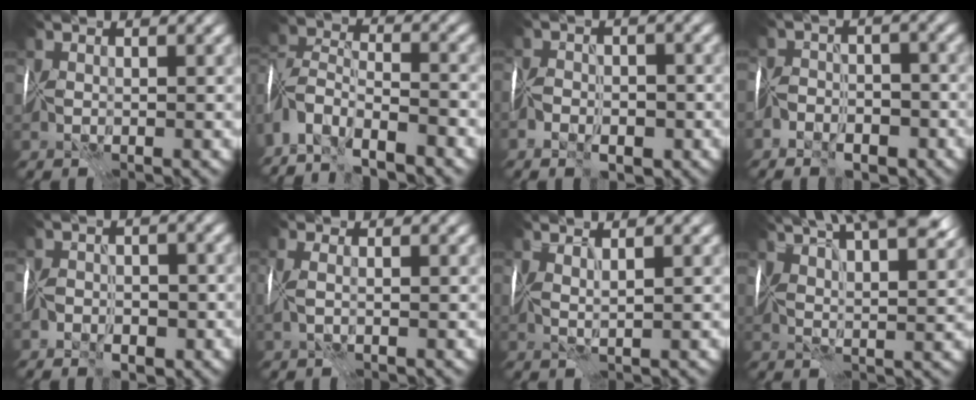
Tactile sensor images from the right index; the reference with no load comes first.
{"total": 7.9, "force": [-6.2, 3.1, 3.7], "torque": [-0.065, 0.002, -0.122]}
{"total": 4.1, "force": [-2.9, 2.1, 2.0], "torque": [-0.018, -0.001, -0.057]}
{"total": 5.3, "force": [-4.2, 2.8, 1.4], "torque": [0.009, -0.001, -0.074]}
{"total": 2.8, "force": [-2.1, 1.5, 1.1], "torque": [-0.004, 0.001, -0.040]}
{"total": 1.4, "force": [0.2, 0.3, 1.3], "torque": [-0.027, 0.008, 0.002]}
{"total": 1.4, "force": [0.9, -0.4, 0.9], "torque": [-0.009, 0.003, 0.013]}
{"total": 13.2, "force": [8.6, 4.7, 8.8], "torque": [-0.118, 0.043, 0.102]}